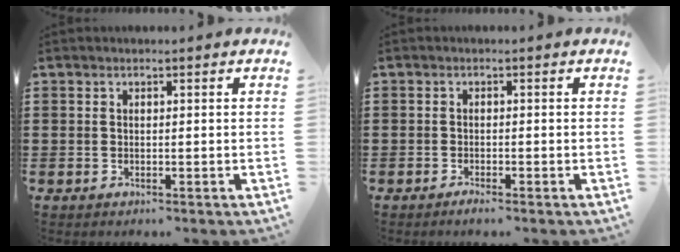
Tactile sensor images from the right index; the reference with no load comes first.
{"total": 0.9, "force": [-0.9, 0.1, 0.3], "torque": [-0.009, -0.002, -0.016]}